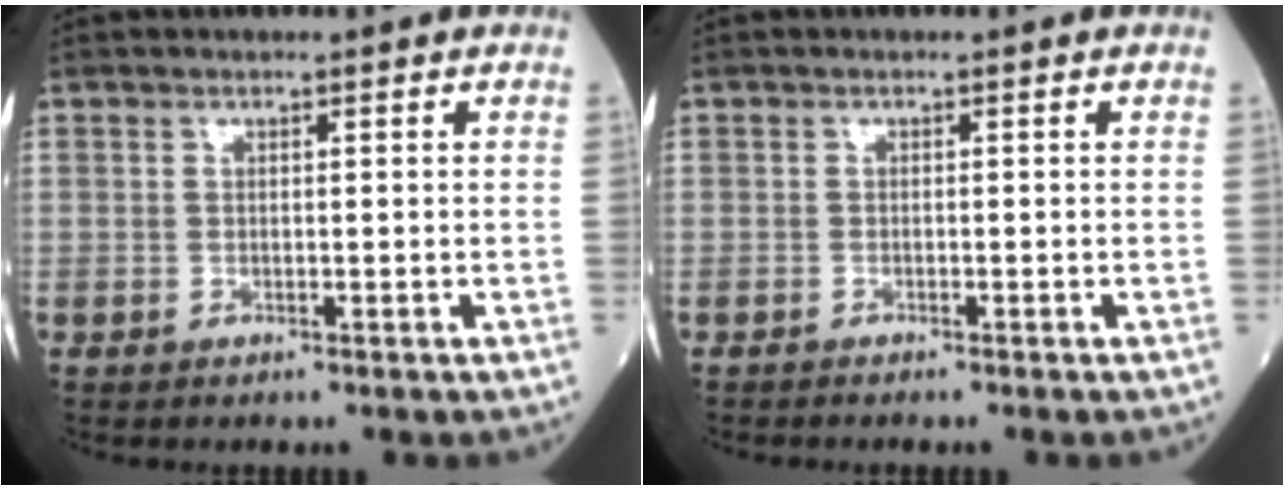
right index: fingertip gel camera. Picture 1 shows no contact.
{"total": 0.6, "force": [-0.6, -0.1, 0.1], "torque": [0.000, -0.001, -0.012]}